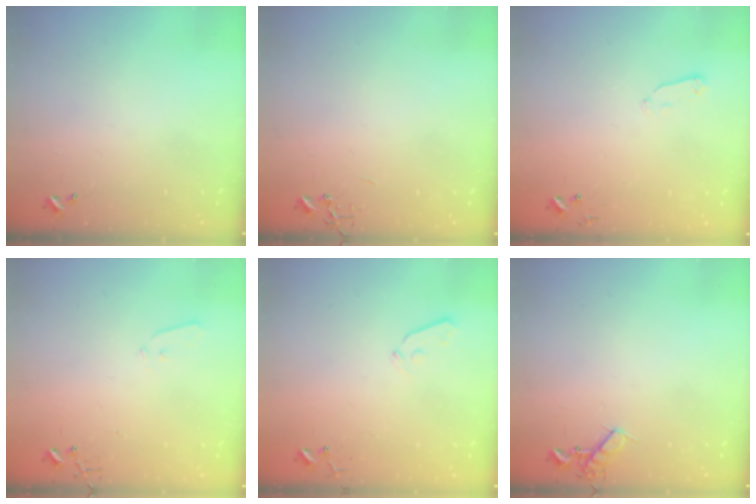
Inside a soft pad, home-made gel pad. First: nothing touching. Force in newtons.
{"total": 0.0}
{"total": 4.0, "press": 3.9, "slide": 0.9}
{"total": 3.6, "press": 3.5, "slide": 0.6}
{"total": 3.7, "press": 3.6, "slide": 0.6}
{"total": 7.5, "press": 7.5, "slide": 0.8}